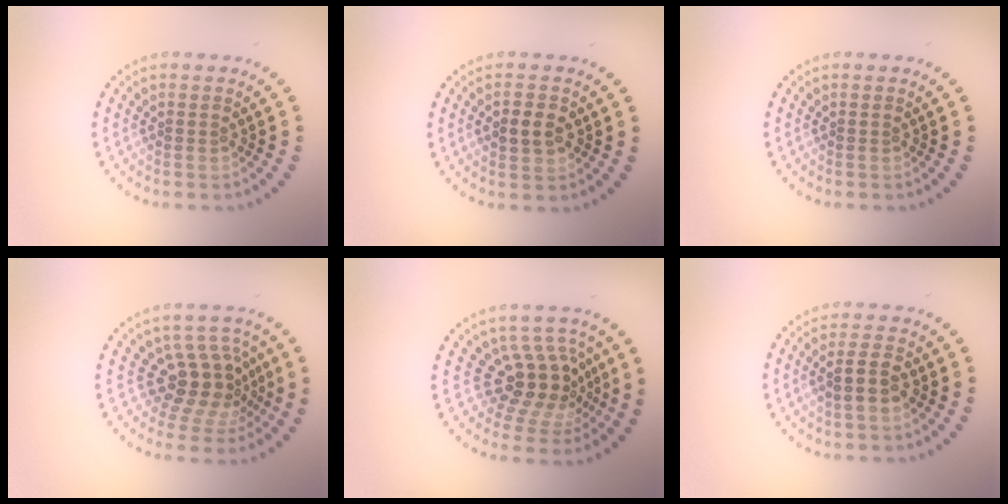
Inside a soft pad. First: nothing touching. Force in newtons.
{"total": 2.6, "press": 2.6, "slide": 0.2}
{"total": 0.0}
{"total": 4.4, "press": 3.3, "slide": 2.9}
{"total": 4.6, "press": 3.7, "slide": 2.6}
{"total": 2.6, "press": 2.6, "slide": 0.4}